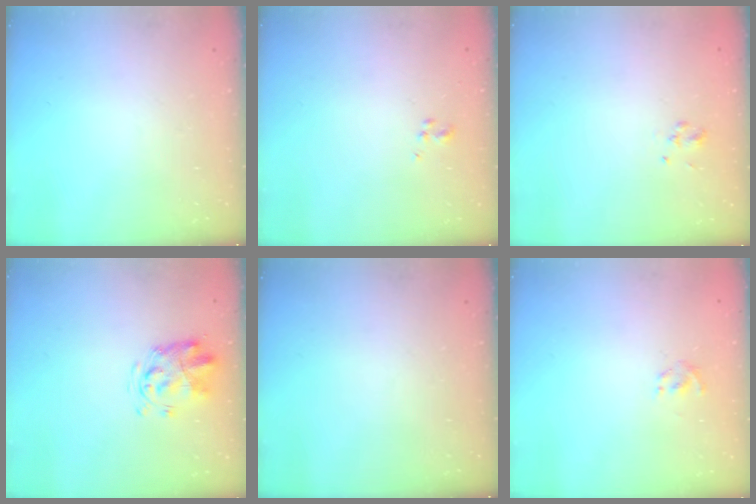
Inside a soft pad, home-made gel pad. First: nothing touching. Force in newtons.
{"total": 1.3, "press": 1.2, "slide": 0.6}
{"total": 1.4, "press": 1.3, "slide": 0.4}
{"total": 3.3, "press": 3.2, "slide": 0.8}
{"total": 0.0}
{"total": 1.3, "press": 1.1, "slide": 0.7}